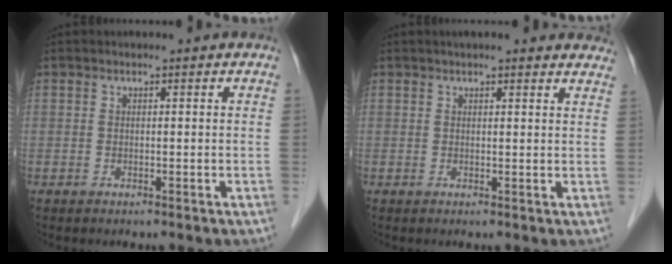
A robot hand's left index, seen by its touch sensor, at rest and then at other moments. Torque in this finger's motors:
{"motor_torque": [0.60, -0.20, 0.05, 0.00]}